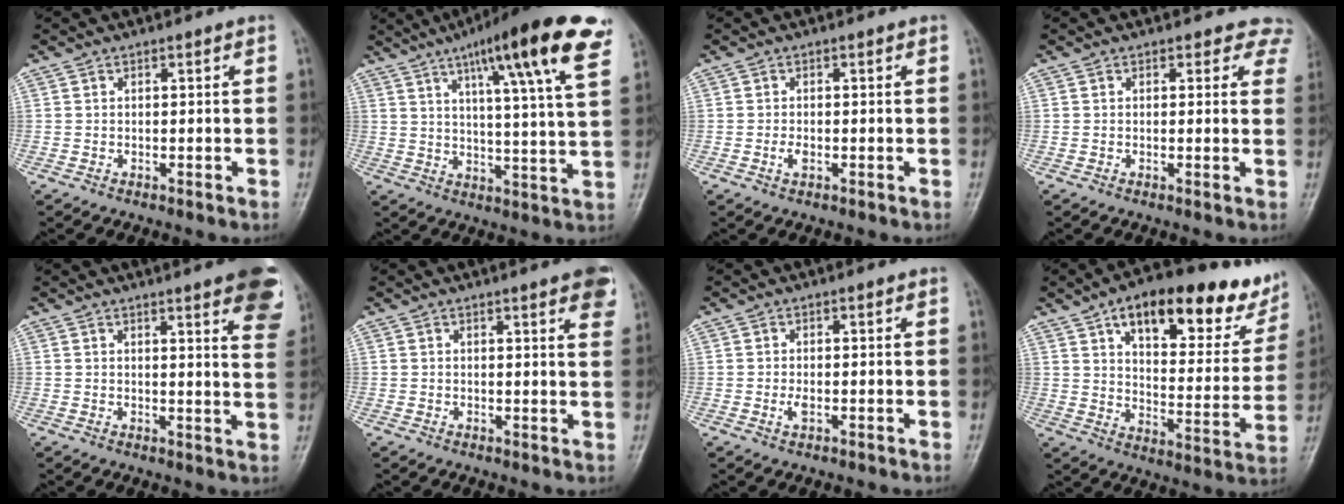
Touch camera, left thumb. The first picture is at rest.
{"total": 20.3, "force": [11.1, 2.7, 16.7], "torque": [-0.230, -0.026, 0.151]}
{"total": 1.6, "force": [-0.5, 0.9, 1.2], "torque": [-0.024, -0.001, -0.011]}
{"total": 4.8, "force": [4.0, 2.7, 0.4], "torque": [0.042, -0.012, 0.016]}
{"total": 13.6, "force": [8.1, 2.8, 10.6], "torque": [-0.108, -0.031, 0.082]}
{"total": 6.5, "force": [3.9, 1.3, 5.1], "torque": [-0.046, -0.007, 0.040]}
{"total": 1.4, "force": [-0.3, 0.7, 1.2], "torque": [-0.025, -0.003, -0.007]}
{"total": 24.1, "force": [14.4, 9.6, 16.8], "torque": [-0.186, -0.031, 0.208]}